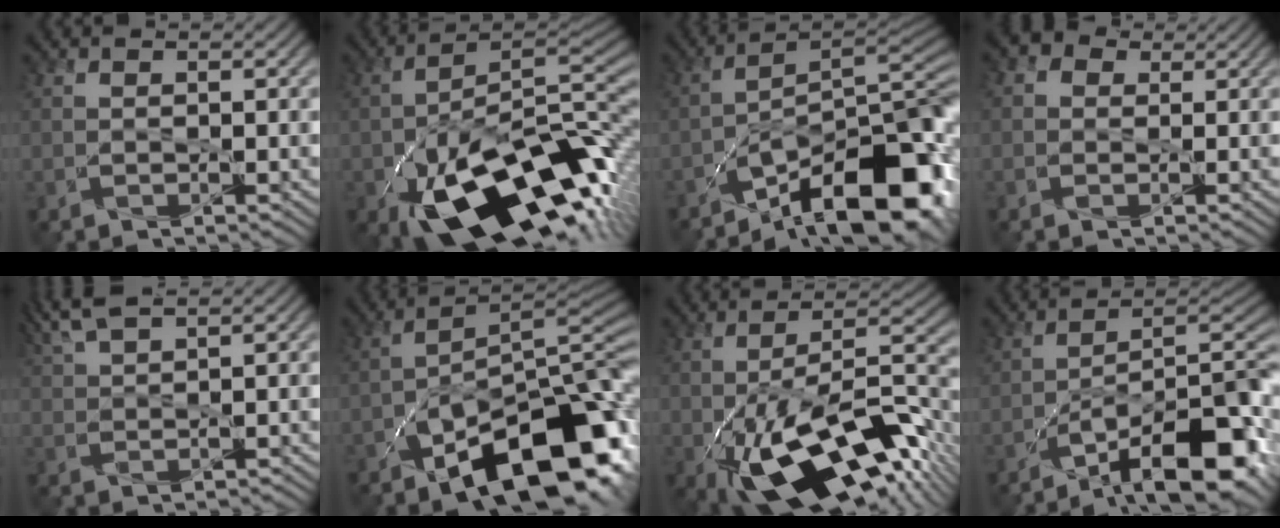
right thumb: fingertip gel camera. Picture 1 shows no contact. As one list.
[{"total": 19.8, "force": [-8.5, 9.4, 15.1], "torque": [-0.243, -0.032, -0.139]}, {"total": 15.0, "force": [-9.6, 5.3, 10.3], "torque": [-0.144, -0.005, -0.162]}, {"total": 2.5, "force": [0.4, 2.3, 0.9], "torque": [-0.009, 0.001, -0.003]}, {"total": 4.9, "force": [3.8, 0.9, 3.0], "torque": [-0.072, 0.020, 0.073]}, {"total": 15.4, "force": [-8.2, 7.1, 10.9], "torque": [-0.151, -0.018, -0.142]}, {"total": 18.5, "force": [-6.8, 7.7, 15.4], "torque": [-0.257, -0.004, -0.120]}, {"total": 15.9, "force": [-9.0, 6.3, 11.5], "torque": [-0.151, -0.006, -0.144]}]